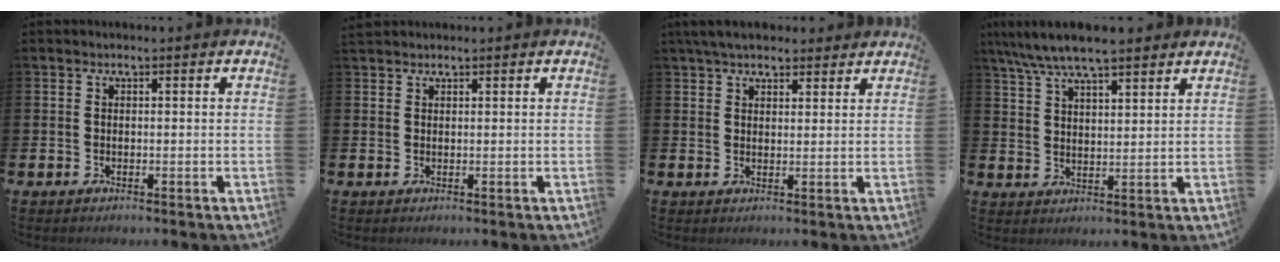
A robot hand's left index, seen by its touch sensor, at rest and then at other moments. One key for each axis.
{"total": 1.1, "fx": 1.0, "fy": 0.3, "fz": 0.0, "tx": 0.015, "ty": -0.003, "tz": 0.016}
{"total": 4.8, "fx": 4.3, "fy": 1.7, "fz": 1.4, "tx": -0.039, "ty": -0.007, "tz": 0.080}
{"total": 7.2, "fx": 6.6, "fy": 1.1, "fz": 2.7, "tx": -0.070, "ty": -0.019, "tz": 0.120}